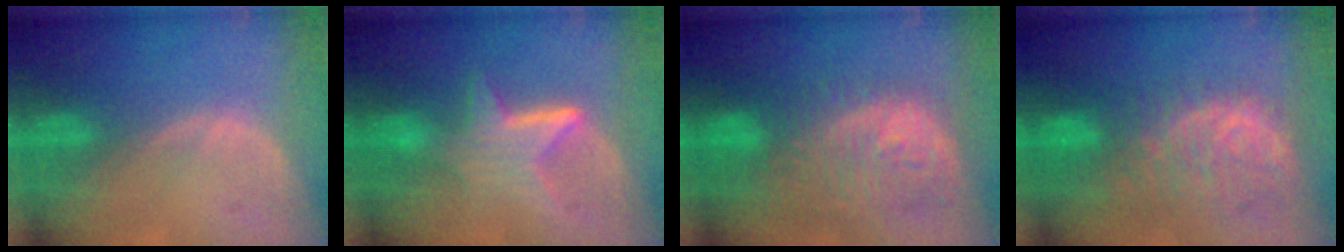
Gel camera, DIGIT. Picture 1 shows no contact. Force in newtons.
{"total": 6.7, "press": 6.1, "slide": 2.8}
{"total": 12.1, "press": 10.8, "slide": 5.5}
{"total": 11.3, "press": 9.7, "slide": 5.7}